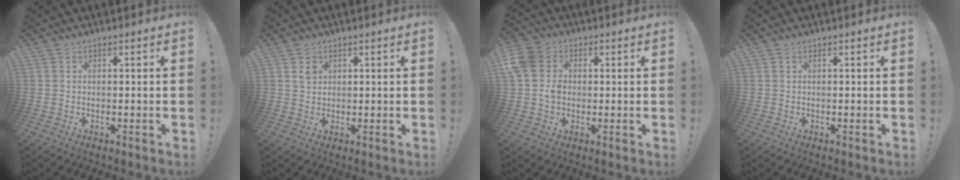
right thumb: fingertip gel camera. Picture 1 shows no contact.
{"total": 2.5, "force": [1.4, 1.9, 0.7], "torque": [0.008, -0.010, 0.022]}
{"total": 8.6, "force": [0.0, 7.4, 4.4], "torque": [-0.079, 0.003, 0.001]}
{"total": 0.0}